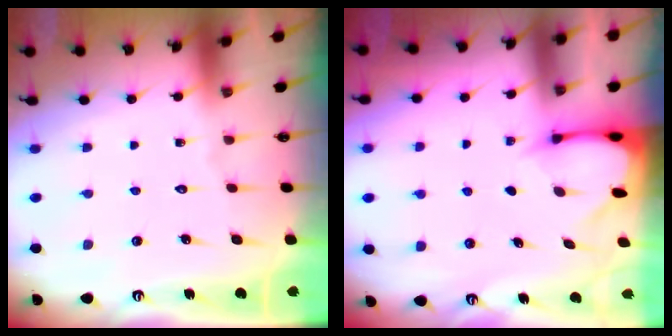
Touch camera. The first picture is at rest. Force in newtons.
{"total": 2.6, "press": 2.6, "slide": 0.3}